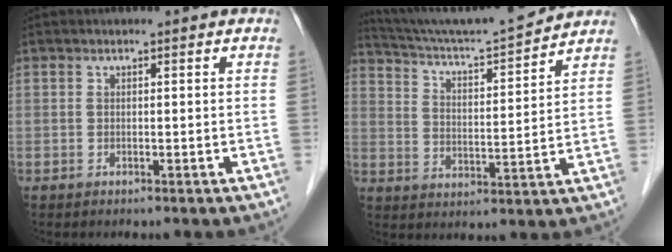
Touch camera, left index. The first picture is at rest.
{"total": 14.9, "force": [14.2, -0.4, 4.7], "torque": [-0.092, 0.001, 0.228]}